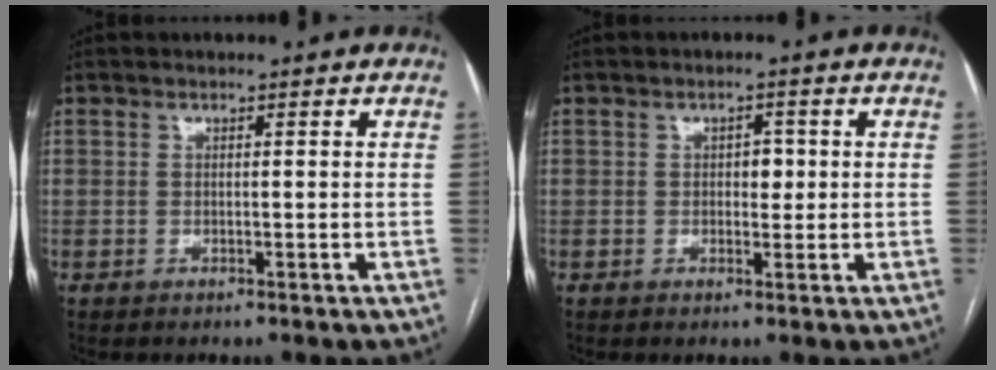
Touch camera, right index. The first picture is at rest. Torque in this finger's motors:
{"motor_torque": [0.44, 0.12, 0.01, 0.02]}